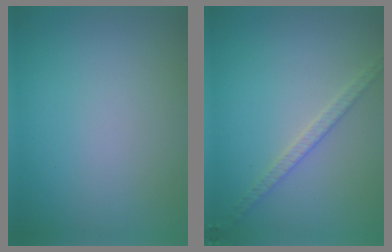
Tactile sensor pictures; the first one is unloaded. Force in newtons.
{"total": 2.1, "press": 2.0, "slide": 0.6}